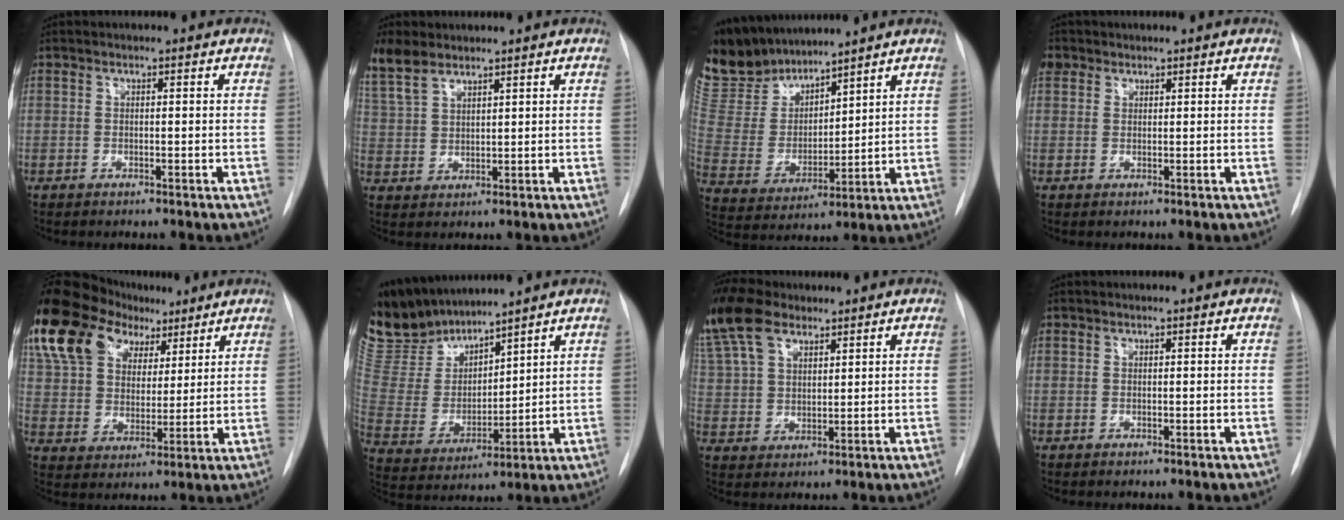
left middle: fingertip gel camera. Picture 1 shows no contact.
{"total": 7.1, "force": [5.7, 2.8, 3.1], "torque": [-0.075, 0.013, 0.126]}
{"total": 13.4, "force": [12.5, 3.6, 3.3], "torque": [-0.083, 0.008, 0.263]}
{"total": 3.9, "force": [2.1, 3.1, 0.9], "torque": [-0.020, 0.018, 0.042]}
{"total": 24.3, "force": [14.9, 15.0, 12.0], "torque": [-0.289, 0.085, 0.270]}
{"total": 14.4, "force": [13.3, 3.6, 4.2], "torque": [-0.100, 0.004, 0.278]}
{"total": 14.0, "force": [9.9, 6.9, 7.1], "torque": [-0.178, 0.031, 0.193]}
{"total": 0.0}